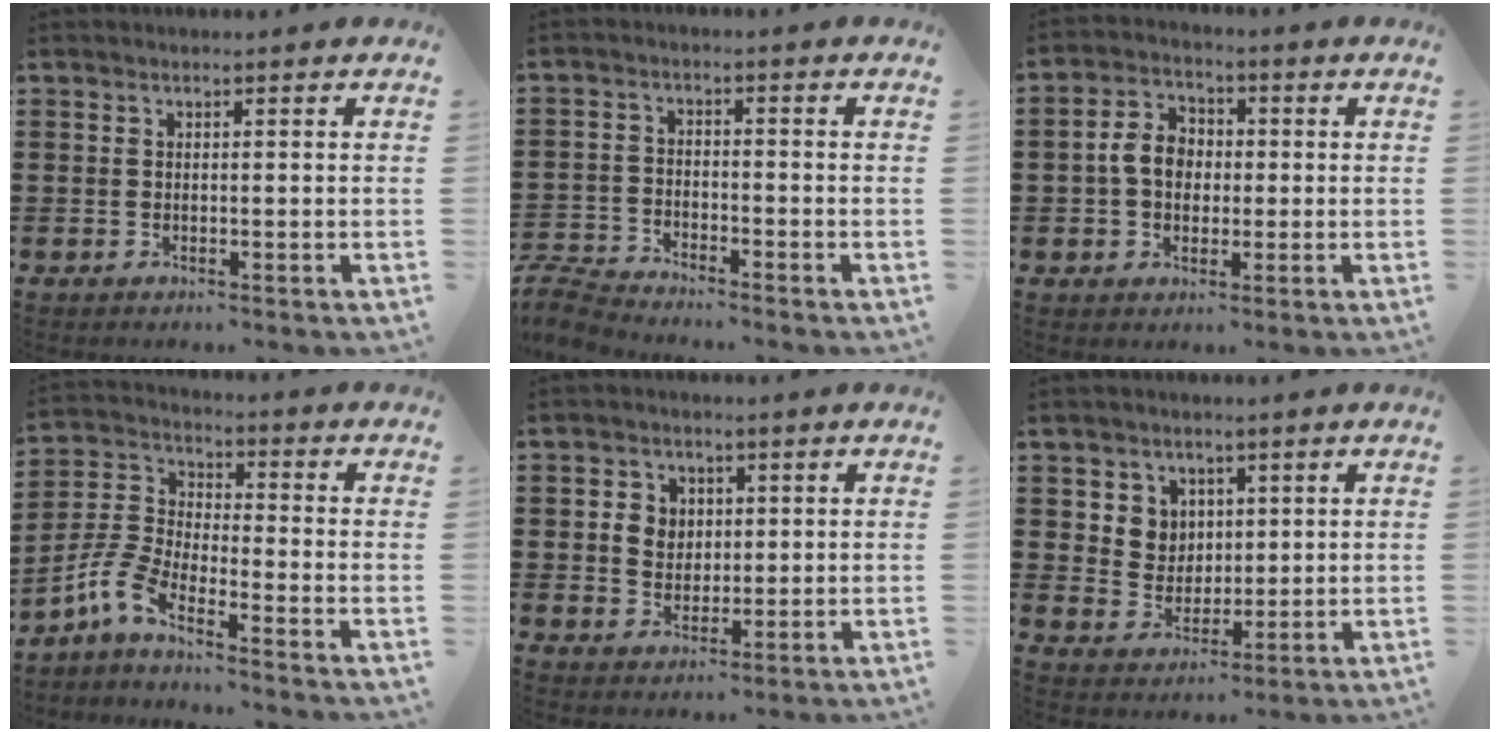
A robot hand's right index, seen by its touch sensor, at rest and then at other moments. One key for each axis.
{"total": 4.3, "fx": -4.2, "fy": 0.4, "fz": 0.5, "tx": -0.033, "ty": -0.005, "tz": -0.094}
{"total": 5.9, "fx": -0.3, "fy": 4.5, "fz": 3.8, "tx": -0.089, "ty": 0.013, "tz": -0.010}
{"total": 5.9, "fx": -4.5, "fy": 1.5, "fz": 3.4, "tx": -0.114, "ty": -0.015, "tz": -0.099}
{"total": 4.0, "fx": 0.9, "fy": 3.7, "fz": 1.3, "tx": -0.042, "ty": 0.013, "tz": 0.014}
{"total": 5.0, "fx": 2.2, "fy": 4.4, "fz": 0.4, "tx": -0.024, "ty": 0.009, "tz": 0.039}